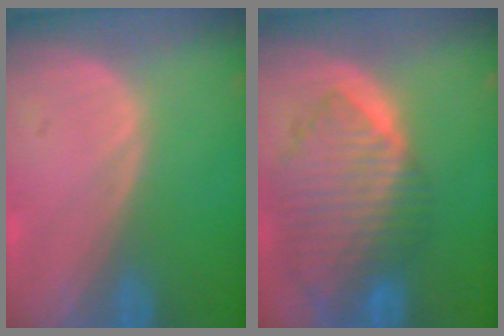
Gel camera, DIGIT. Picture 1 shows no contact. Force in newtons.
{"total": 10.2, "press": 8.8, "slide": 5.1}